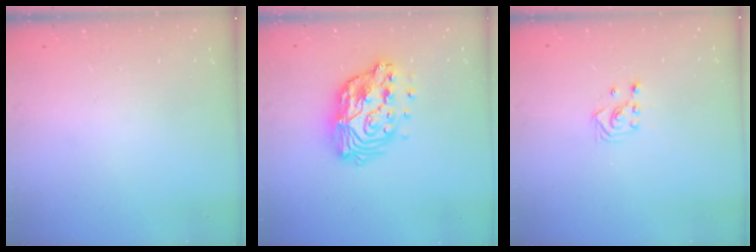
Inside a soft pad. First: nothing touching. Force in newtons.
{"total": 15.5, "press": 15.5, "slide": 1.3}
{"total": 2.9, "press": 2.7, "slide": 1.0}